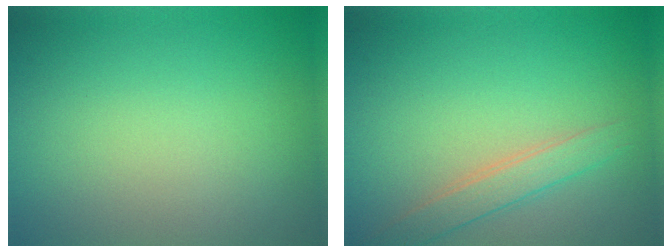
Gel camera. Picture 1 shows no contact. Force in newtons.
{"total": 2.3, "press": 2.3, "slide": 0.1}